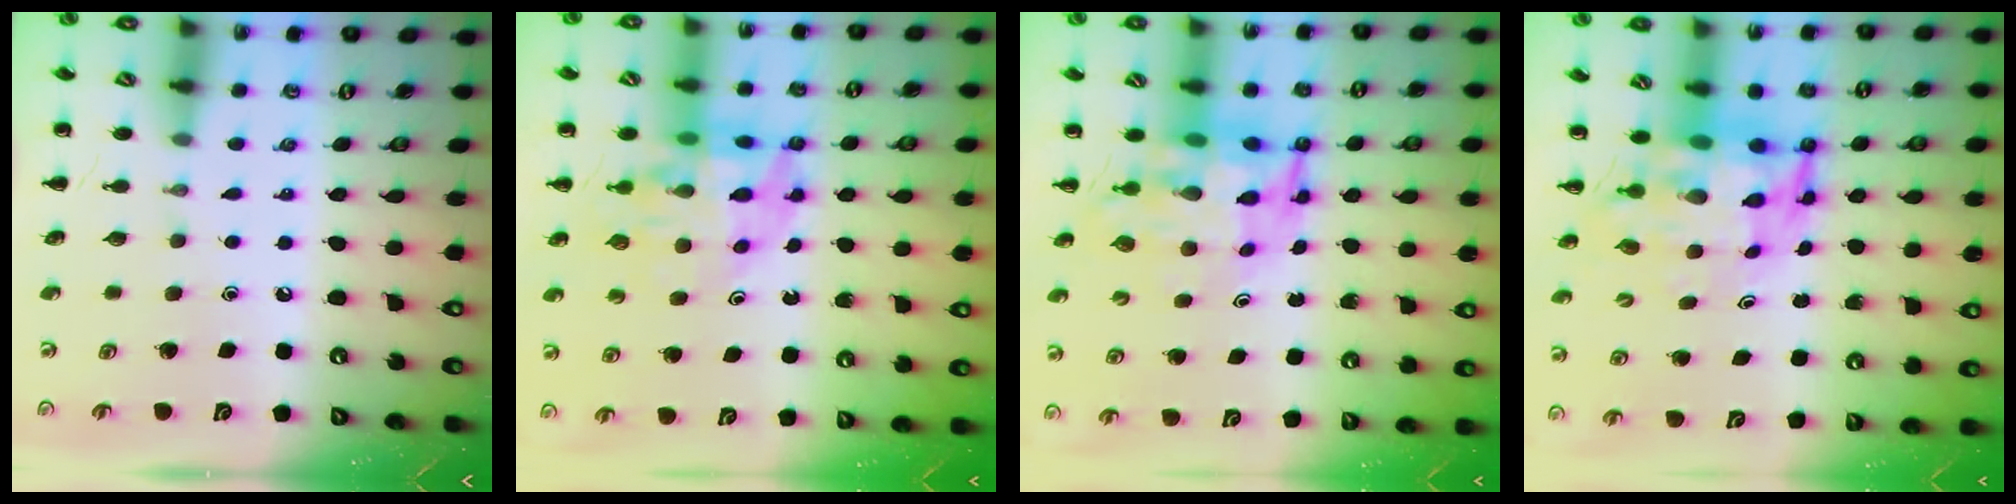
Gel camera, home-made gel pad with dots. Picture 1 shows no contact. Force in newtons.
{"total": 11.9, "press": 11.4, "slide": 3.3}
{"total": 7.2, "press": 6.8, "slide": 2.3}
{"total": 6.5, "press": 6.2, "slide": 2.0}